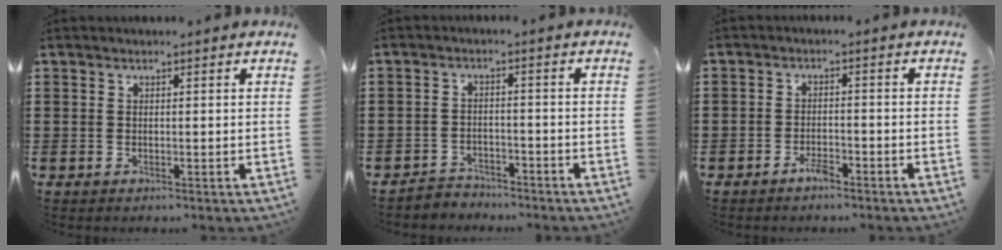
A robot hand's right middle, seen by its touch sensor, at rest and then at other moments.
{"total": 3.1, "force": [-3.0, 0.7, -0.4], "torque": [-0.002, 0.000, -0.067]}
{"total": 2.4, "force": [-2.1, 0.8, 0.7], "torque": [-0.025, 0.001, -0.045]}